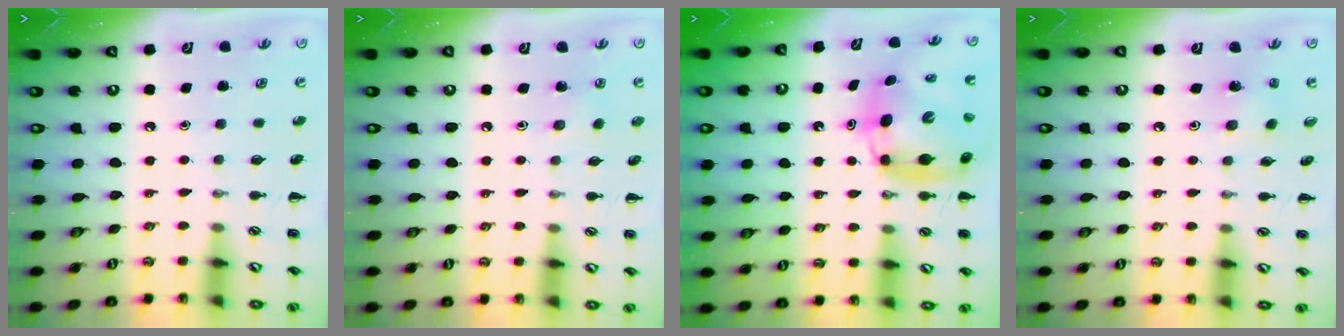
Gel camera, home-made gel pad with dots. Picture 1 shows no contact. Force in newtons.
{"total": 4.4, "press": 4.2, "slide": 1.1}
{"total": 8.4, "press": 8.1, "slide": 2.3}
{"total": 1.8, "press": 1.6, "slide": 0.7}